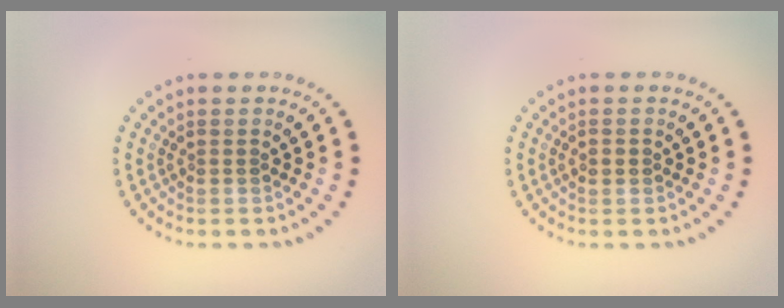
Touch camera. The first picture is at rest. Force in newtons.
{"total": 1.0, "press": 1.0, "slide": 0.1}